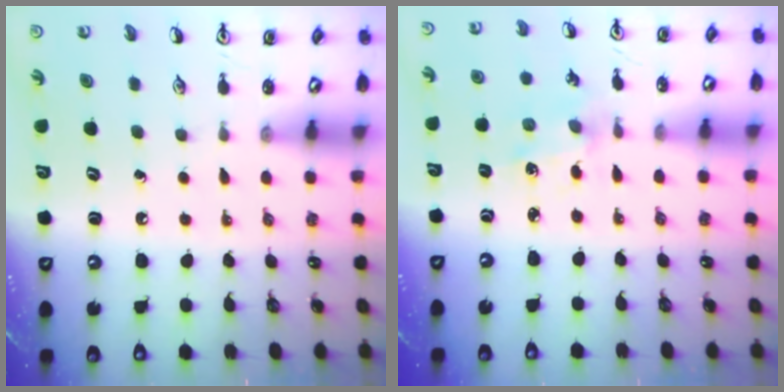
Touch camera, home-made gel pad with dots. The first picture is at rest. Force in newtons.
{"total": 0.9, "press": 0.9, "slide": 0.2}